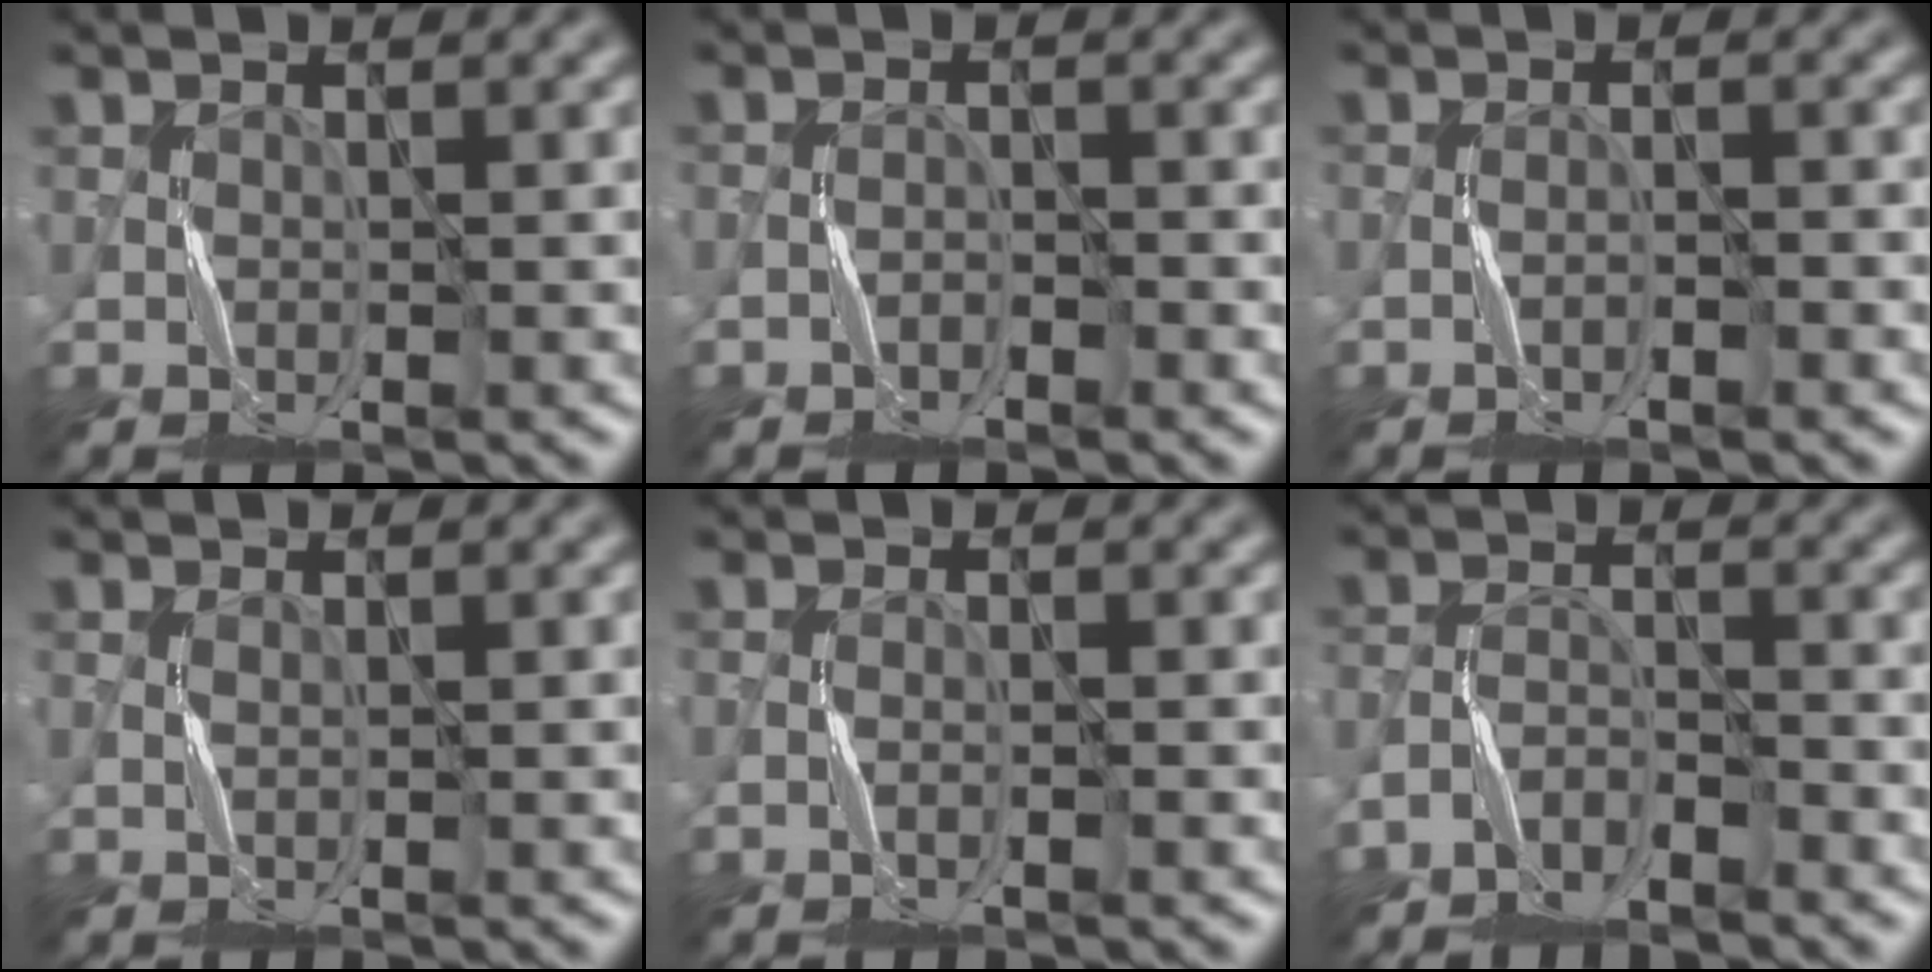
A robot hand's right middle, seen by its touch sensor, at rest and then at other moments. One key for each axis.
{"total": 1.4, "fx": -1.4, "fy": 0.3, "fz": 0.0, "tx": 0.003, "ty": 0.009, "tz": -0.025}
{"total": 1.2, "fx": -1.2, "fy": 0.0, "fz": 0.4, "tx": -0.005, "ty": 0.009, "tz": -0.023}
{"total": 0.0}
{"total": 0.8, "fx": -0.8, "fy": -0.3, "fz": 0.0, "tx": -0.001, "ty": 0.005, "tz": -0.016}
{"total": 2.8, "fx": -2.7, "fy": 0.3, "fz": -0.1, "tx": -0.001, "ty": 0.007, "tz": -0.059}